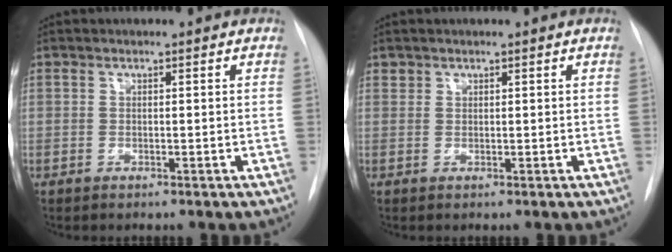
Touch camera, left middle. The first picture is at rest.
{"total": 0.6, "force": [0.5, 0.4, -0.1], "torque": [0.003, 0.004, 0.008]}